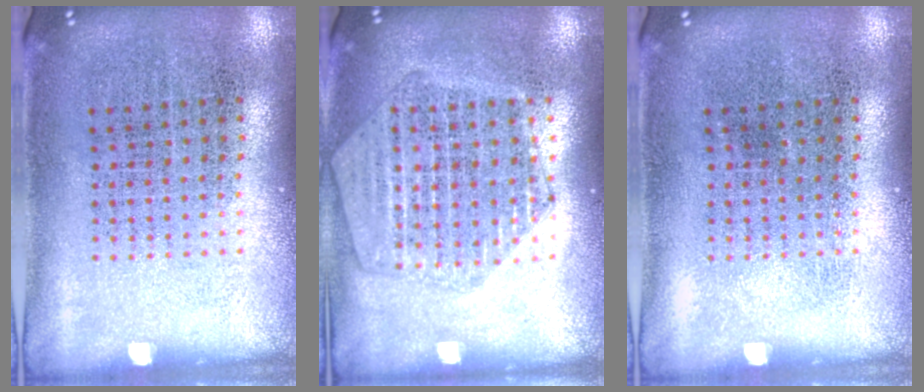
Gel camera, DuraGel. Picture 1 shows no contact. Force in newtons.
{"total": 1.9, "press": 1.8, "slide": 0.6}
{"total": 0.0}